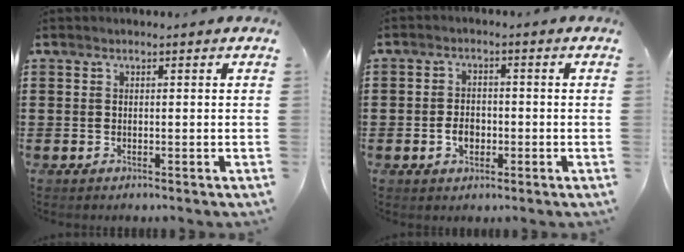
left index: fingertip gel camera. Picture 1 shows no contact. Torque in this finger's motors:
{"motor_torque": [1.07, 1.07, 0.35, 0.04]}